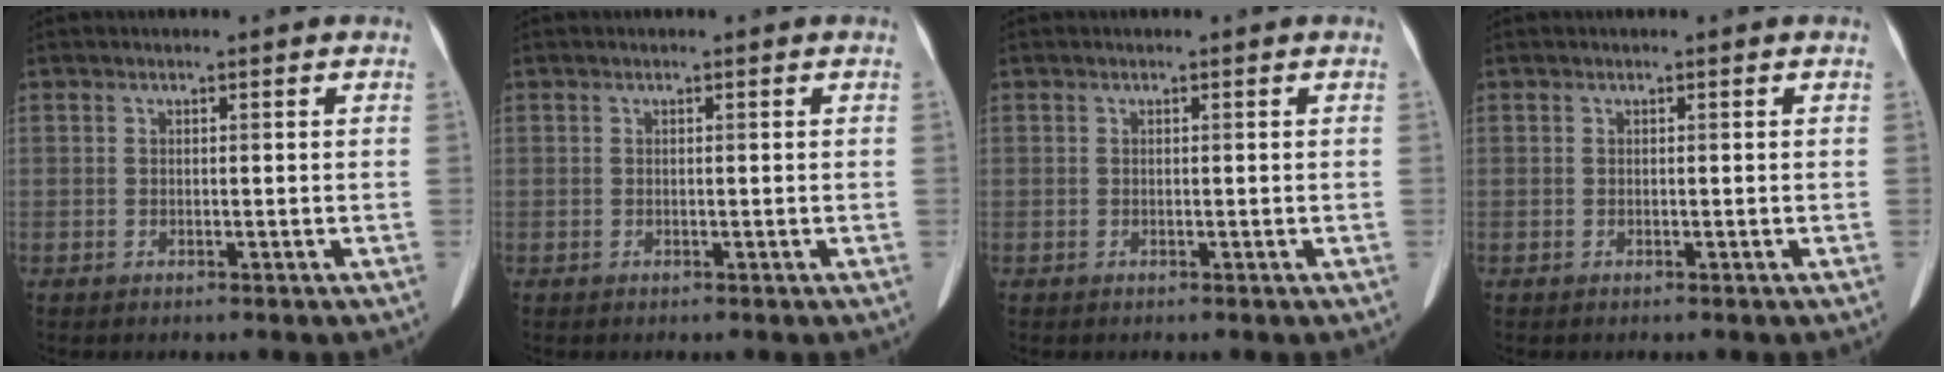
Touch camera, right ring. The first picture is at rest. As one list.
[{"total": 0.0}, {"total": 0.0}, {"total": 0.0}]